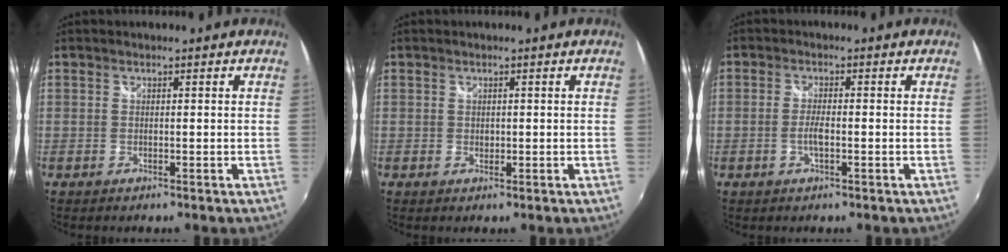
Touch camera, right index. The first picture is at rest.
{"total": 0.7, "force": [0.1, 0.7, 0.2], "torque": [0.000, -0.002, 0.001]}
{"total": 2.6, "force": [-0.9, 0.6, 2.4], "torque": [-0.051, -0.002, -0.017]}